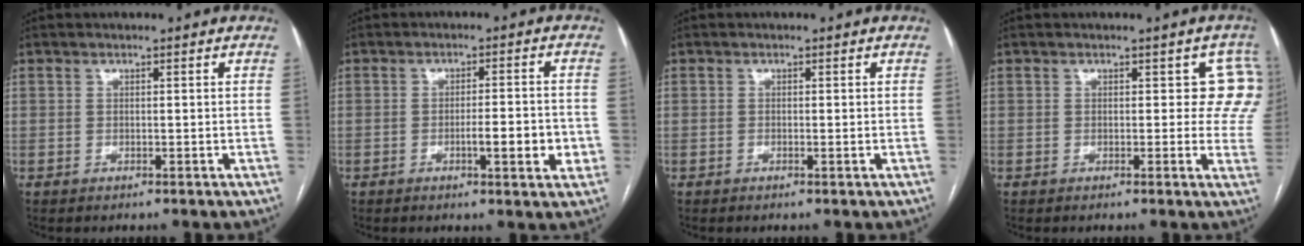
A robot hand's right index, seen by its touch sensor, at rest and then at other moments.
{"total": 5.9, "force": [-1.6, 0.9, 5.6], "torque": [-0.081, 0.000, -0.019]}
{"total": 0.0}
{"total": 5.8, "force": [1.9, 3.7, 4.1], "torque": [-0.013, 0.006, 0.007]}